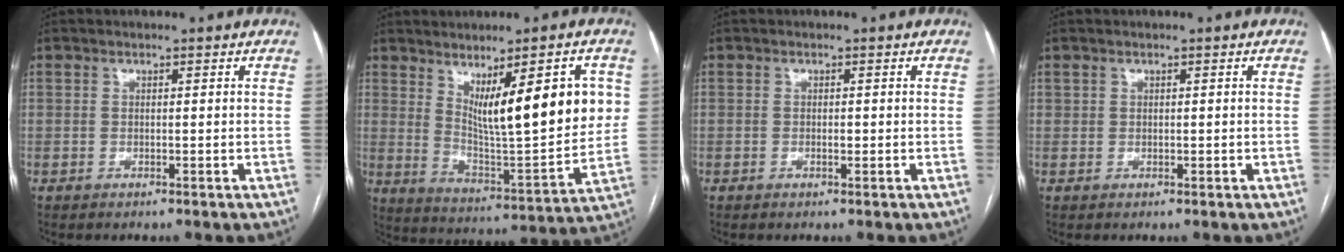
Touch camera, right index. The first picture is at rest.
{"total": 17.2, "force": [5.4, 3.3, 16.0], "torque": [-0.233, -0.016, 0.097]}
{"total": 0.8, "force": [-0.1, 0.3, 0.7], "torque": [-0.011, -0.001, -0.002]}
{"total": 0.7, "force": [0.3, 0.6, 0.2], "torque": [-0.001, 0.001, 0.006]}